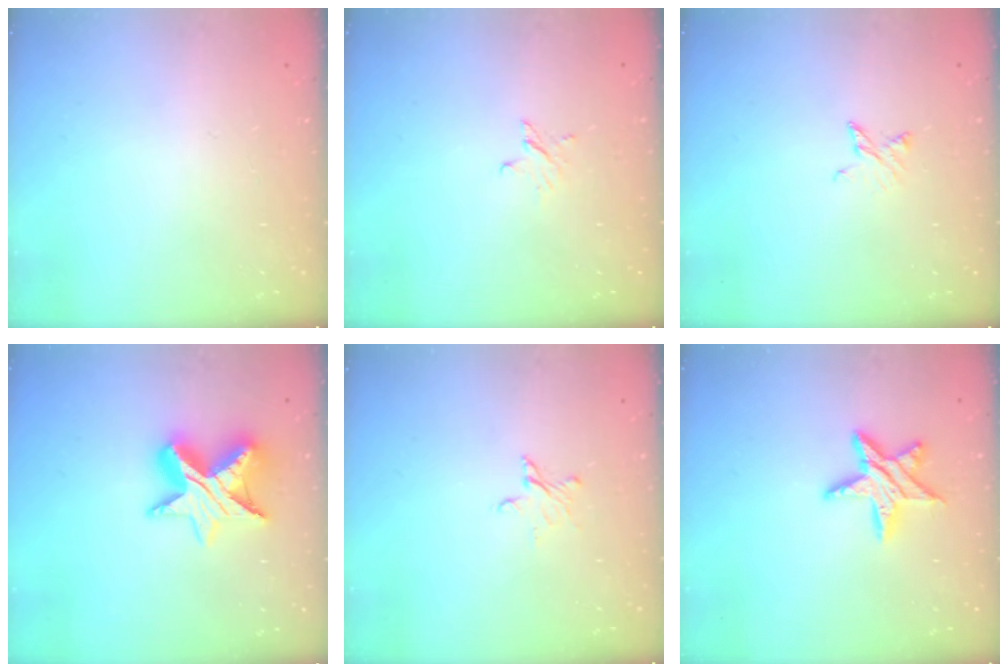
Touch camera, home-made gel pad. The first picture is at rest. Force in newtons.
{"total": 2.4, "press": 2.4, "slide": 0.2}
{"total": 3.9, "press": 3.9, "slide": 0.4}
{"total": 11.4, "press": 11.4, "slide": 0.6}
{"total": 3.4, "press": 3.4, "slide": 0.3}
{"total": 10.8, "press": 10.7, "slide": 0.7}